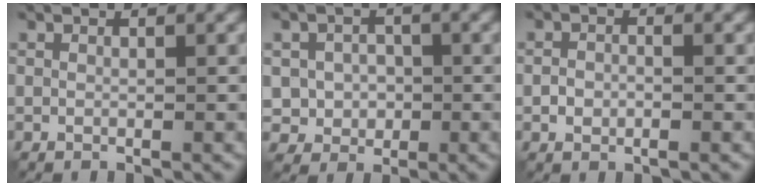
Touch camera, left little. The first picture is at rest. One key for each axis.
{"total": 3.4, "fx": -0.3, "fy": 3.2, "fz": 1.3, "tx": -0.010, "ty": -0.004, "tz": -0.013}
{"total": 1.5, "fx": -0.5, "fy": 0.9, "fz": 1.1, "tx": -0.020, "ty": 0.002, "tz": -0.012}